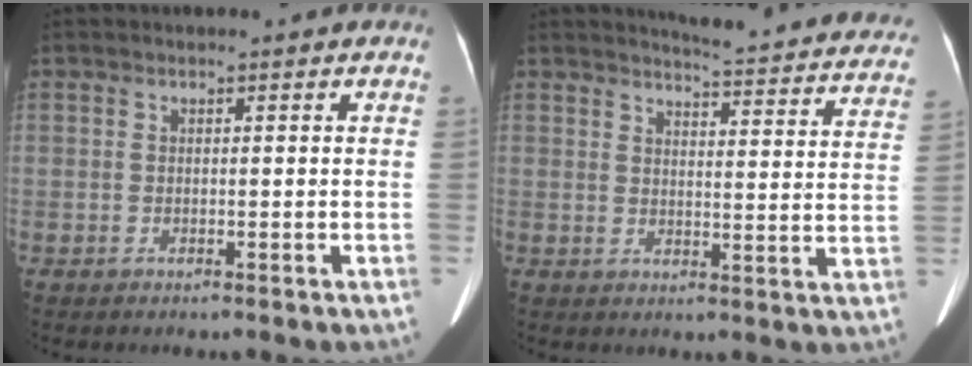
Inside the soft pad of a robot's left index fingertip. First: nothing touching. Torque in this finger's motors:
{"motor_torque": [0.19, -0.32, -0.02, -0.01]}